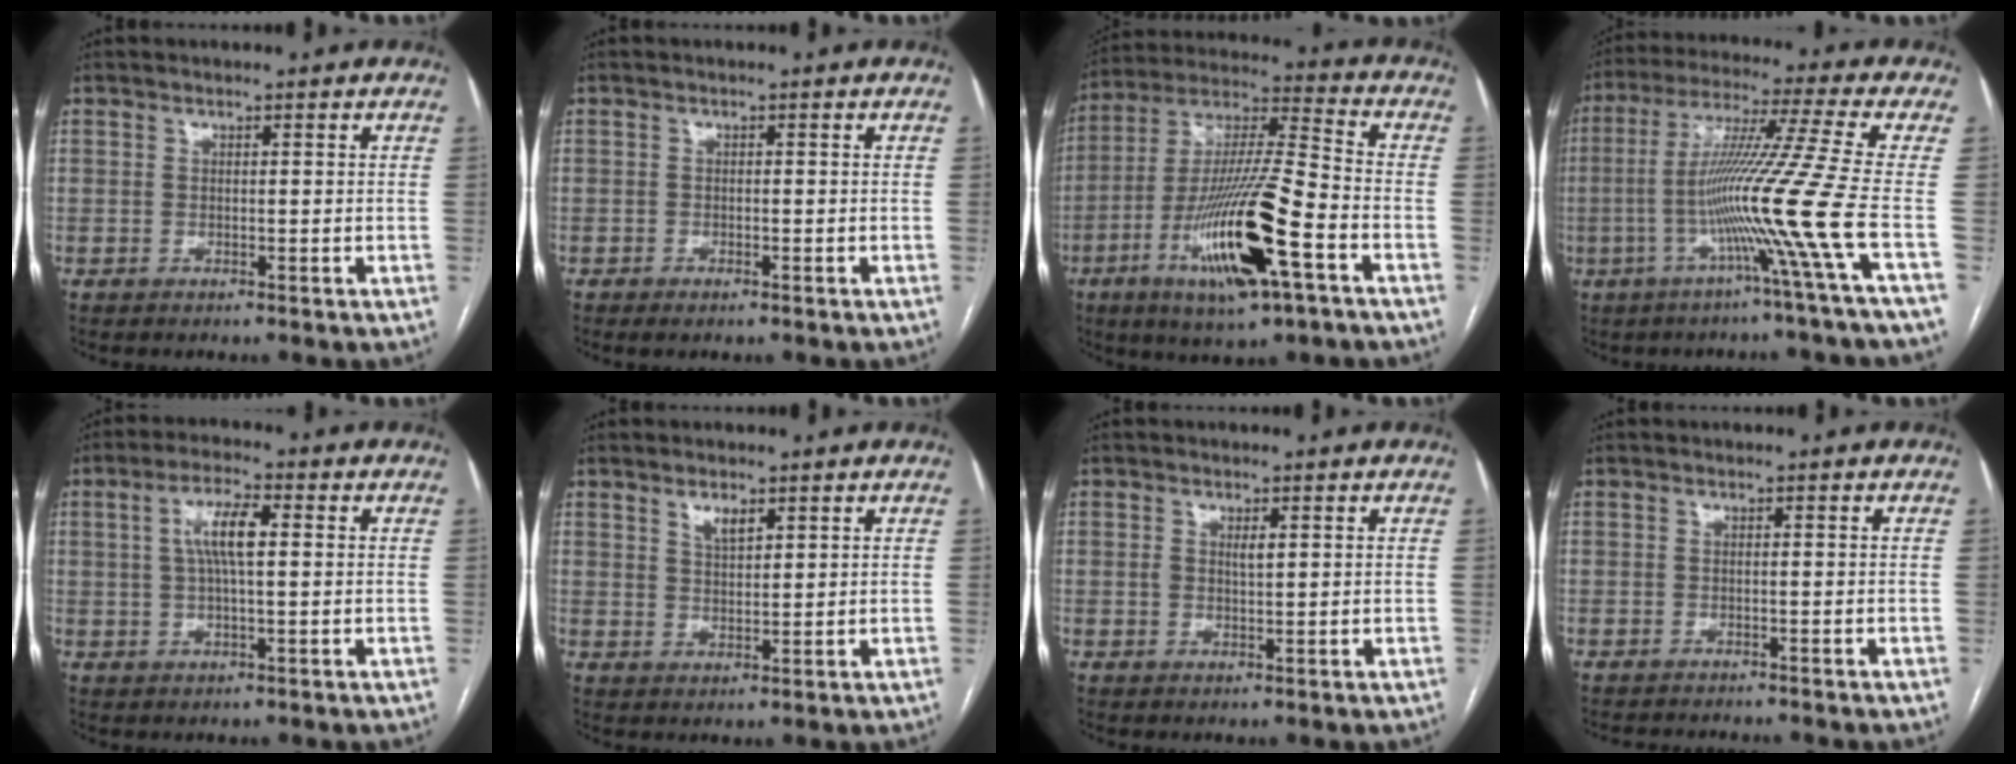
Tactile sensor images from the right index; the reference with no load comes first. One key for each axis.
{"total": 1.5, "fx": -1.0, "fy": 0.8, "fz": 0.8, "tx": -0.014, "ty": 0.001, "tz": -0.008}
{"total": 20.4, "fx": -8.3, "fy": 2.6, "fz": 18.4, "tx": -0.364, "ty": -0.023, "tz": -0.144}
{"total": 15.8, "fx": -4.8, "fy": -4.3, "fz": 14.4, "tx": -0.268, "ty": -0.017, "tz": -0.094}
{"total": 6.7, "fx": 1.0, "fy": 1.5, "fz": 6.5, "tx": -0.128, "ty": 0.016, "tz": 0.019}
{"total": 3.1, "fx": 1.8, "fy": 1.3, "fz": 2.1, "tx": -0.040, "ty": 0.001, "tz": 0.038}
{"total": 2.0, "fx": 0.4, "fy": 0.8, "fz": 1.8, "tx": -0.037, "ty": 0.000, "tz": 0.009}
{"total": 4.5, "fx": -4.1, "fy": 0.9, "fz": 1.4, "tx": -0.016, "ty": -0.005, "tz": -0.058}